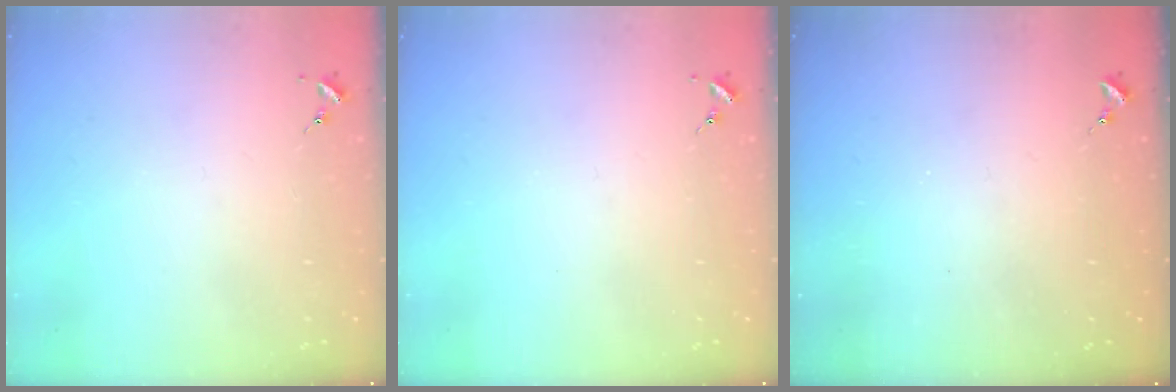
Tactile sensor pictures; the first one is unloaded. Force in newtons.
{"total": 0.0}
{"total": 0.0}